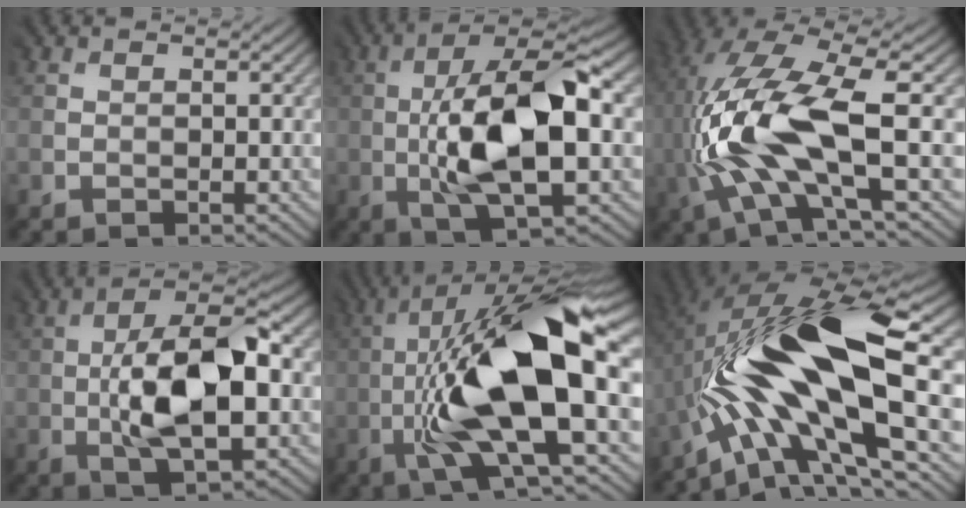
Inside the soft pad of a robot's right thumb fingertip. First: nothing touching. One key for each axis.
{"total": 11.6, "fx": -0.8, "fy": 4.3, "fz": 10.8, "tx": -0.207, "ty": 0.008, "tz": -0.014}
{"total": 13.6, "fx": -1.0, "fy": 4.9, "fz": 12.6, "tx": -0.285, "ty": 0.011, "tz": -0.016}
{"total": 10.2, "fx": -1.0, "fy": 4.1, "fz": 9.2, "tx": -0.171, "ty": 0.003, "tz": -0.014}
{"total": 15.1, "fx": -1.6, "fy": 4.5, "fz": 14.3, "tx": -0.268, "ty": 0.030, "tz": -0.032}
{"total": 16.5, "fx": -0.8, "fy": 6.2, "fz": 15.3, "tx": -0.279, "ty": 0.023, "tz": -0.017}